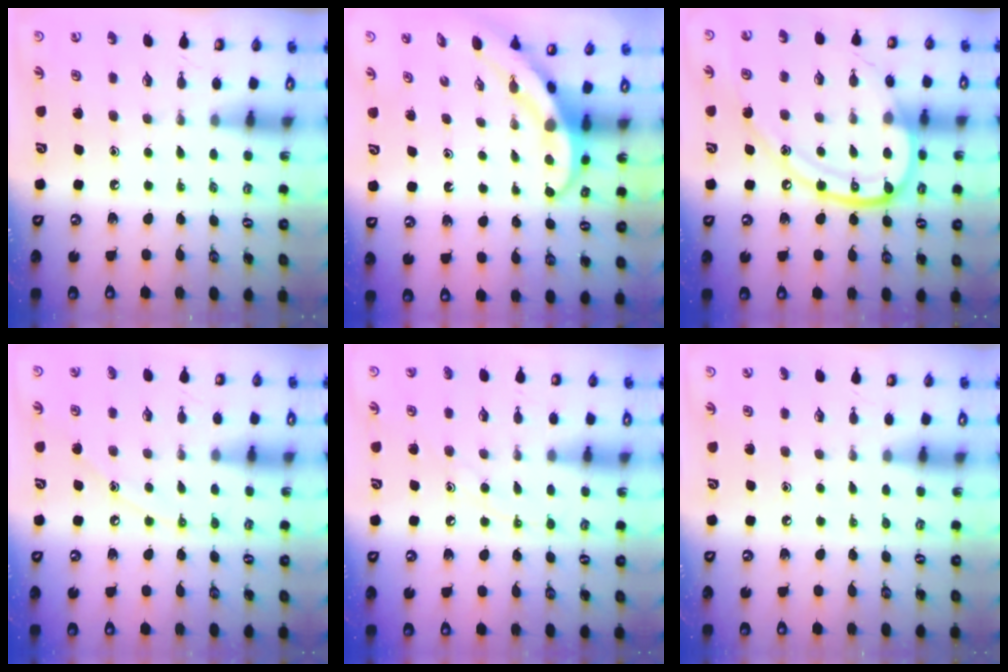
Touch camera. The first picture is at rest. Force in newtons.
{"total": 5.3, "press": 5.2, "slide": 0.3}
{"total": 18.1, "press": 18.0, "slide": 1.8}
{"total": 7.2, "press": 7.2, "slide": 0.7}
{"total": 8.5, "press": 8.4, "slide": 0.7}
{"total": 2.7, "press": 2.7, "slide": 0.2}